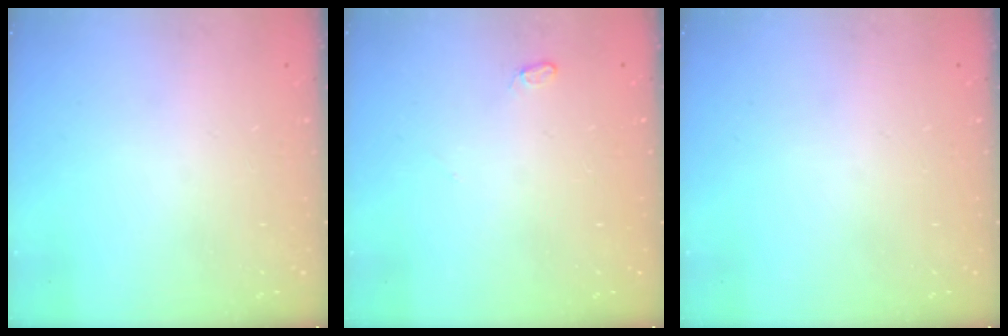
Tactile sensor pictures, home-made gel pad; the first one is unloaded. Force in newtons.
{"total": 3.5, "press": 3.5, "slide": 0.5}
{"total": 0.0}